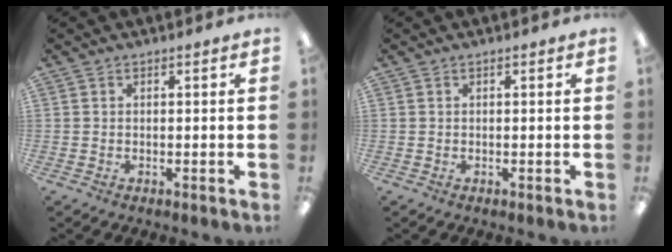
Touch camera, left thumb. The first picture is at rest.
{"total": 0.0}